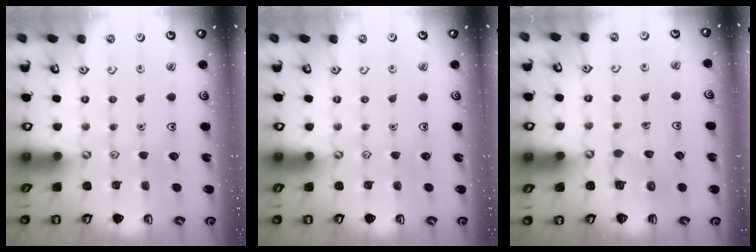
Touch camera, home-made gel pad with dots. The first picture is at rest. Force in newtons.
{"total": 0.0}
{"total": 4.6, "press": 4.6, "slide": 0.3}